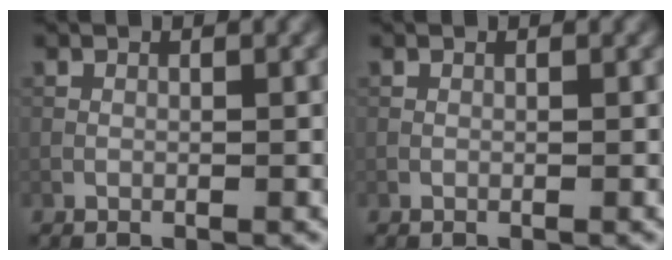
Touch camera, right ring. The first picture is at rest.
{"total": 0.0}